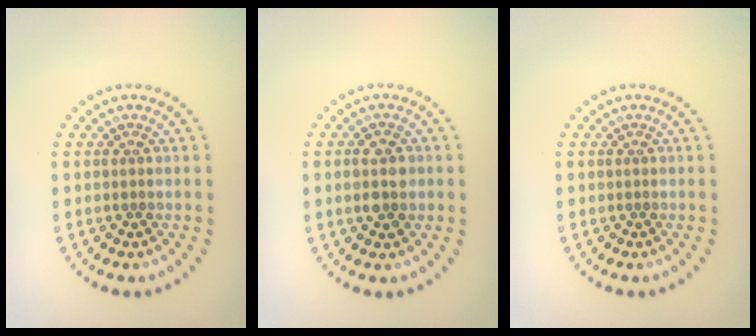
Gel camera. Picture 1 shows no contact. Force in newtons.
{"total": 2.9, "press": 2.9, "slide": 0.1}
{"total": 0.0}